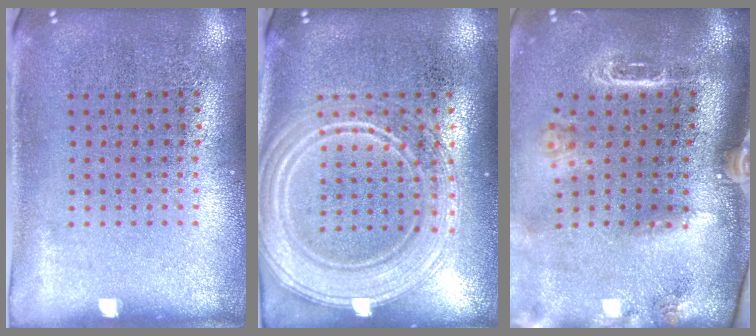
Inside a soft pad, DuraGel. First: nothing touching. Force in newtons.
{"total": 3.8, "press": 3.7, "slide": 0.6}
{"total": 2.5, "press": 2.0, "slide": 1.6}